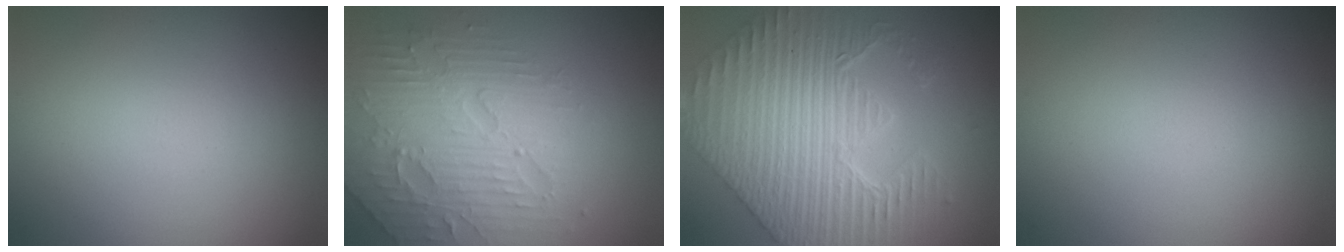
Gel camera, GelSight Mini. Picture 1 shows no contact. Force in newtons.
{"total": 4.2, "press": 4.1, "slide": 0.7}
{"total": 7.0, "press": 5.8, "slide": 3.9}
{"total": 0.0}